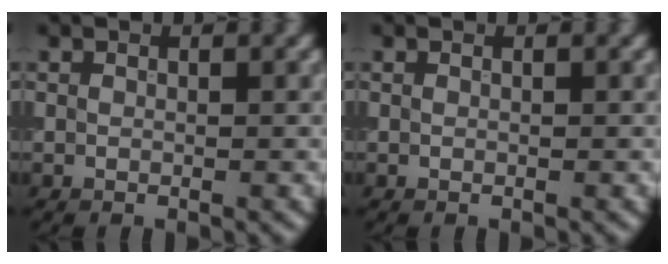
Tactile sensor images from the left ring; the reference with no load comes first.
{"total": 0.0}